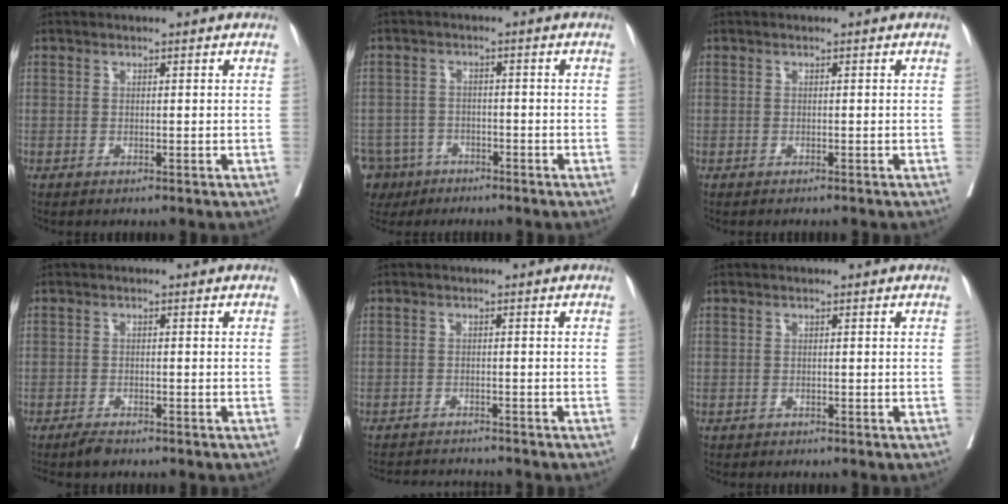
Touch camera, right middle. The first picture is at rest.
{"total": 9.1, "force": [-6.0, 6.6, 1.7], "torque": [-0.053, -0.004, -0.098]}
{"total": 2.0, "force": [-1.9, 0.1, 0.6], "torque": [-0.006, -0.002, -0.025]}
{"total": 2.1, "force": [-1.8, 0.4, 0.9], "torque": [-0.020, -0.005, -0.031]}
{"total": 6.3, "force": [-6.2, 0.1, 1.1], "torque": [-0.009, -0.004, -0.094]}
{"total": 0.7, "force": [-0.6, 0.3, 0.0], "torque": [-0.008, -0.001, -0.013]}